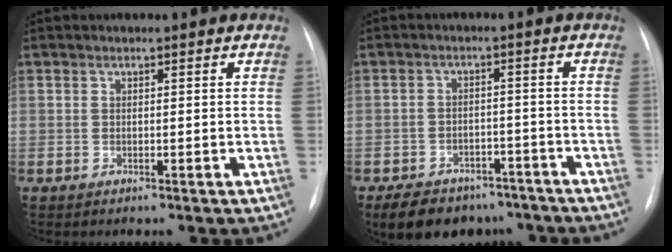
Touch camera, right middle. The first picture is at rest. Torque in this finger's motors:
{"motor_torque": [0.13, -0.12, 0.08, 0.04]}